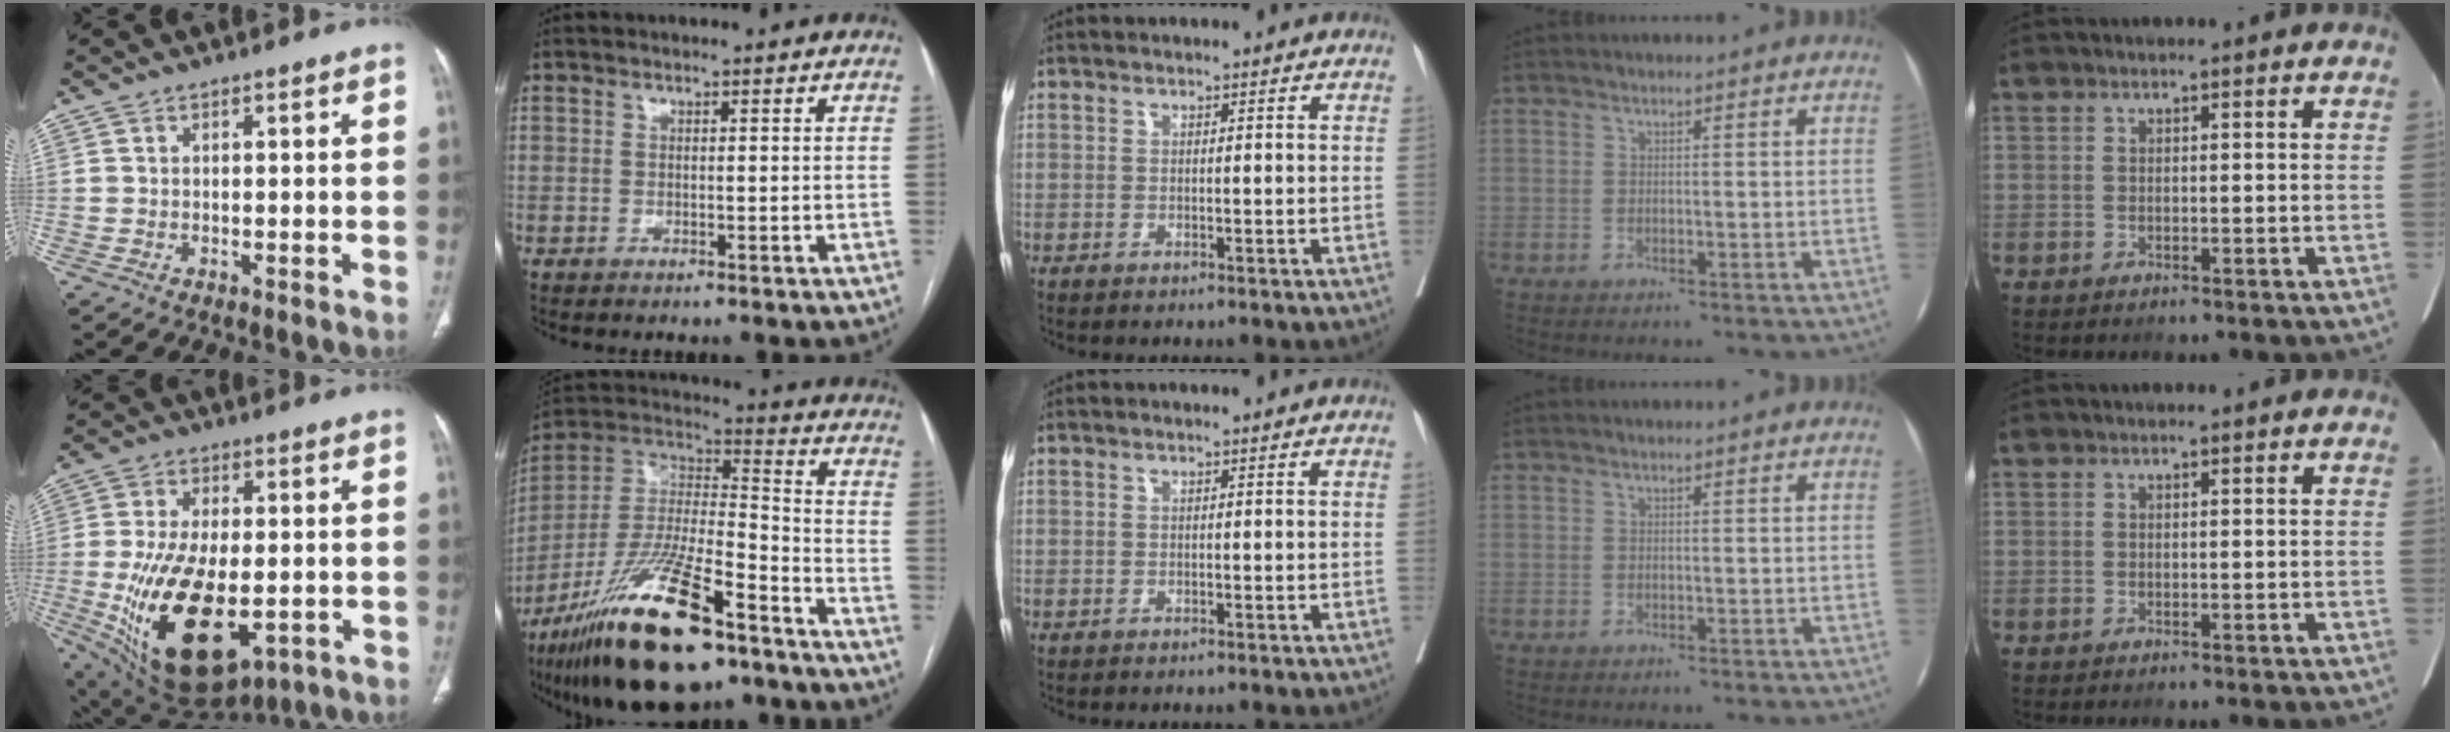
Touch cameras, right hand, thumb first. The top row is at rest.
{"thumb": {"total": 21.7, "force": [-5.0, 11.3, 17.9], "torque": [-0.330, -0.013, -0.055]}, "index": {"total": 24.6, "force": [-15.9, 6.0, 17.8], "torque": [-0.344, -0.021, -0.278]}}